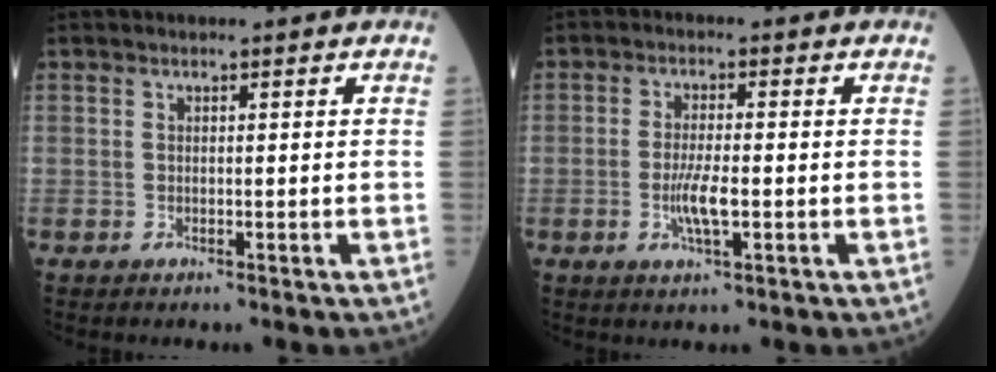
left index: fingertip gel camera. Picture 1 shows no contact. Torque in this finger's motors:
{"motor_torque": [0.80, 0.13, 0.15, 0.04]}